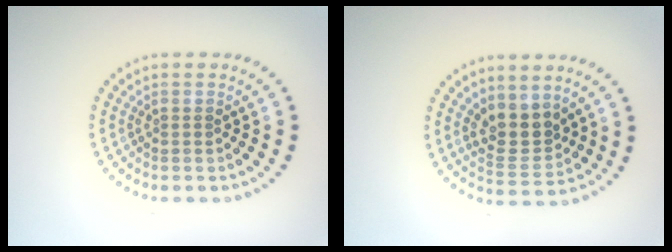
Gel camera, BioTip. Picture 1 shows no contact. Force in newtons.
{"total": 3.3, "press": 2.9, "slide": 1.4}